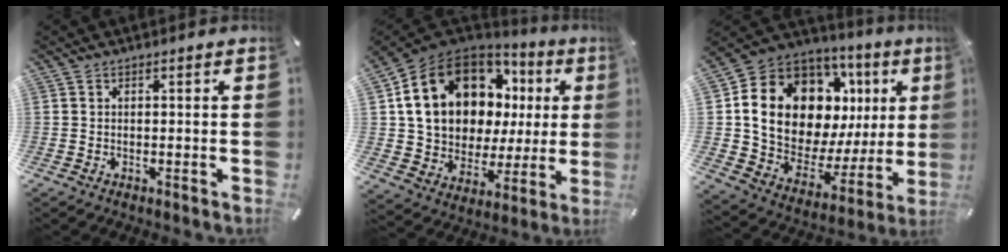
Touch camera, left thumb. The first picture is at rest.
{"total": 20.2, "force": [6.9, 15.0, 11.7], "torque": [-0.210, -0.039, 0.136]}
{"total": 18.8, "force": [7.7, 12.3, 11.9], "torque": [-0.195, -0.065, 0.141]}